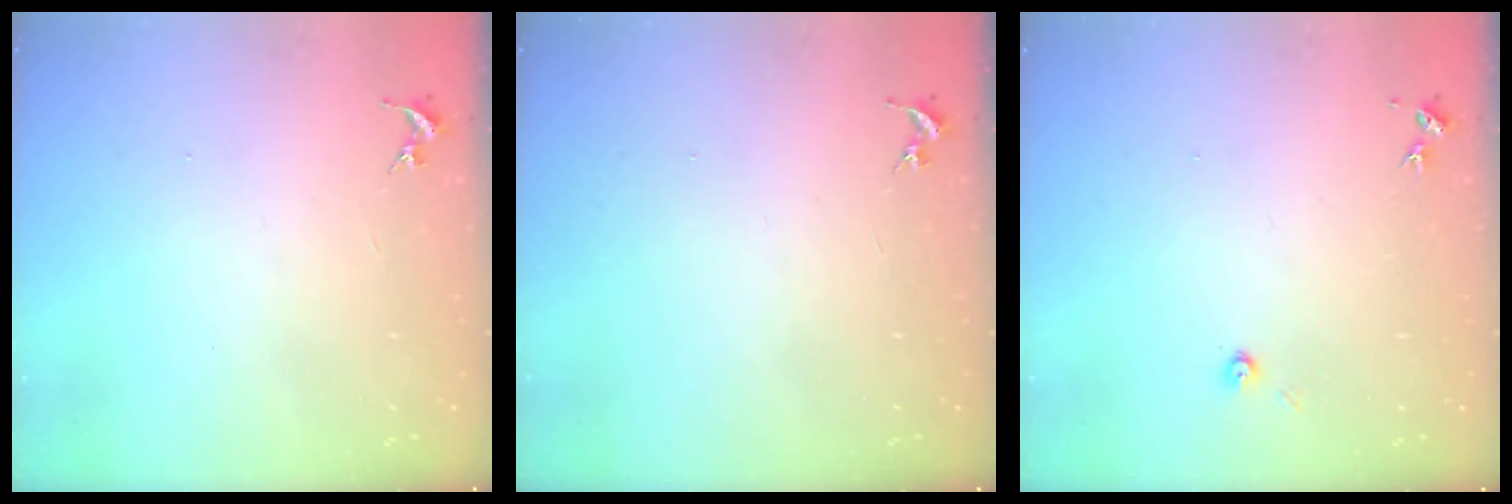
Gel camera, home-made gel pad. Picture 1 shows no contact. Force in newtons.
{"total": 0.0}
{"total": 4.3, "press": 4.2, "slide": 0.6}